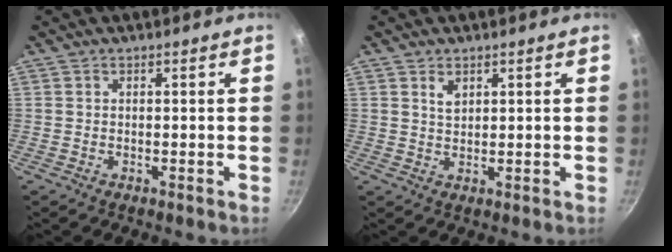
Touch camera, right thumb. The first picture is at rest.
{"total": 2.3, "force": [1.2, 1.4, 1.3], "torque": [-0.022, -0.005, 0.027]}